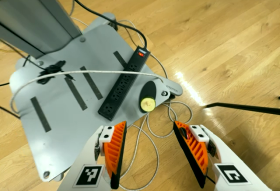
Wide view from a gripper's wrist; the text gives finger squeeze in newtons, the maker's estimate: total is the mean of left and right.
{"total": 0.0}